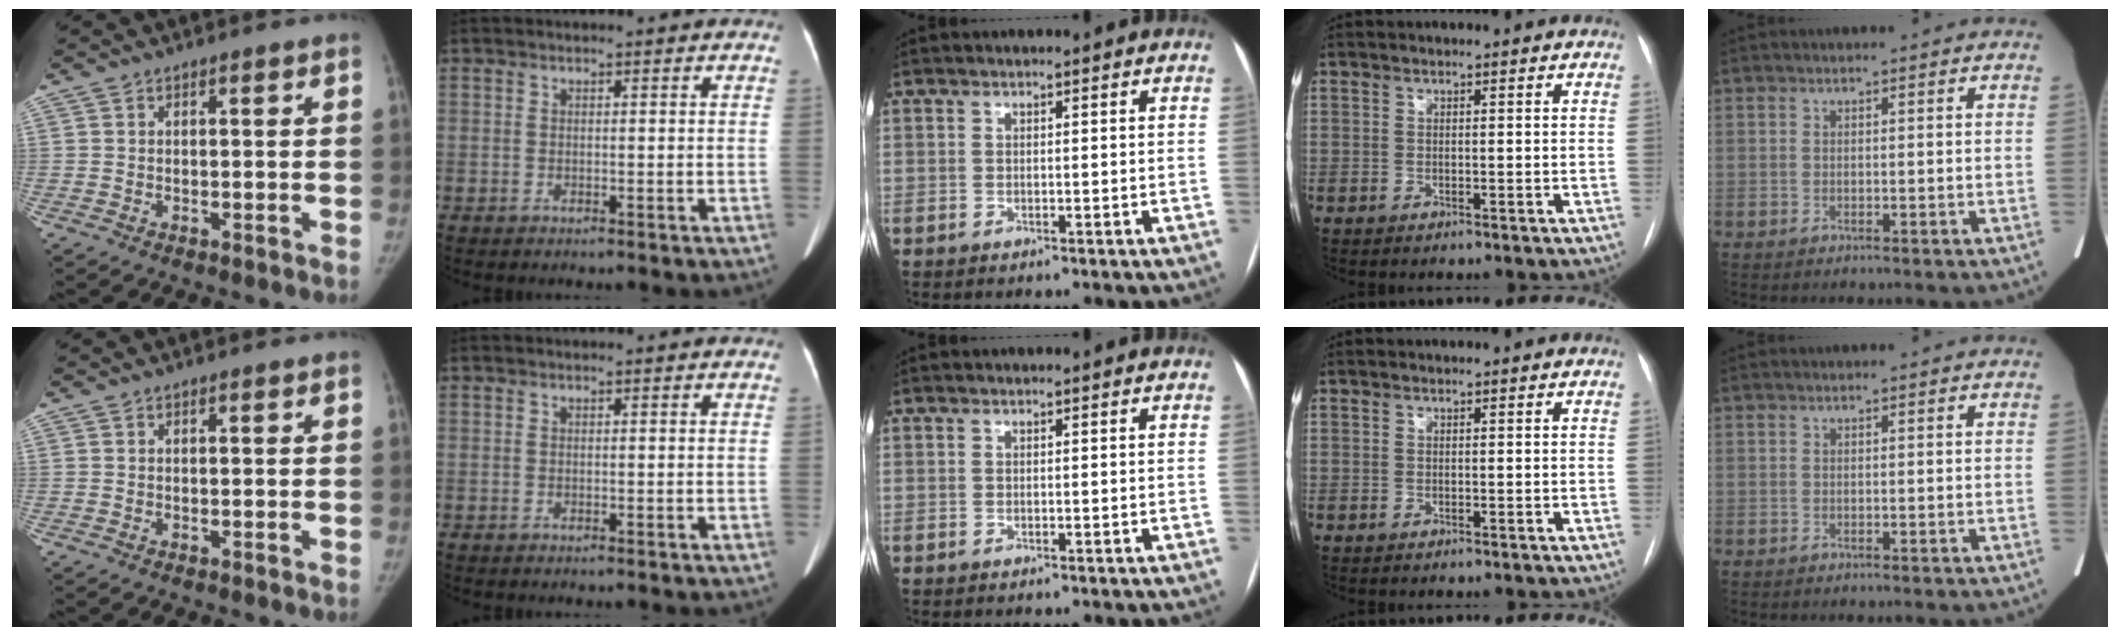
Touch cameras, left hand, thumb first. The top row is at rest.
{}